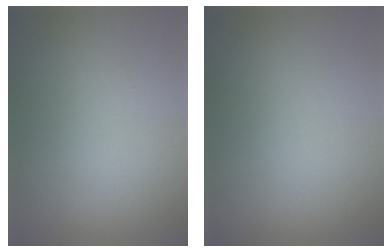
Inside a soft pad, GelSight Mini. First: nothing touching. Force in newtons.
{"total": 0.0}